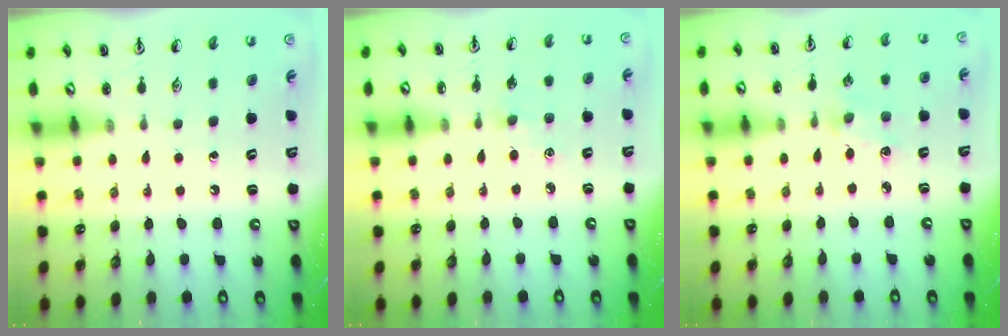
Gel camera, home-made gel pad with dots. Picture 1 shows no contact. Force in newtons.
{"total": 2.0, "press": 2.0, "slide": 0.3}
{"total": 3.8, "press": 3.8, "slide": 0.5}